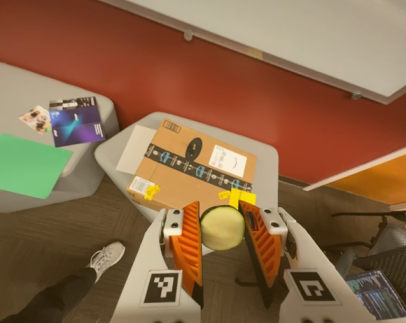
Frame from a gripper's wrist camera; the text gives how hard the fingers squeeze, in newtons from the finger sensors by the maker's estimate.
{"total": 10.0, "left": 10.4, "right": 9.6}